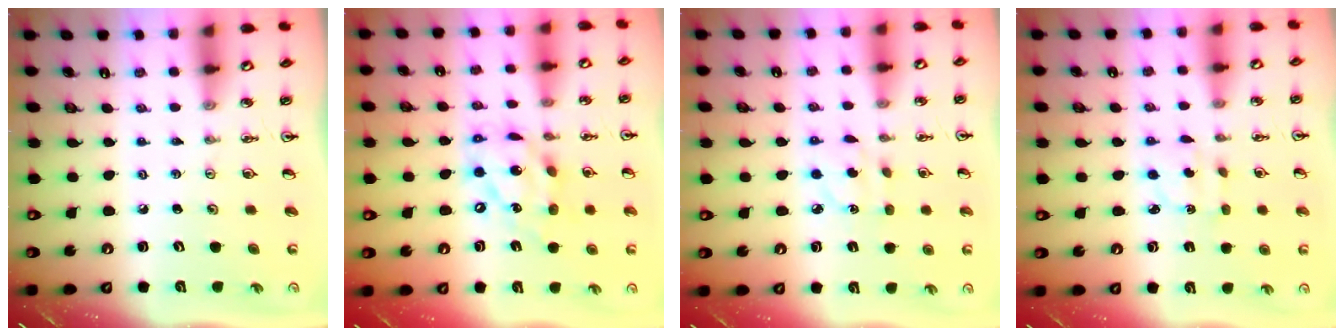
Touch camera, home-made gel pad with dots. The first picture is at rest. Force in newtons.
{"total": 13.8, "press": 13.8, "slide": 1.2}
{"total": 3.8, "press": 3.7, "slide": 0.8}
{"total": 3.2, "press": 3.1, "slide": 0.7}